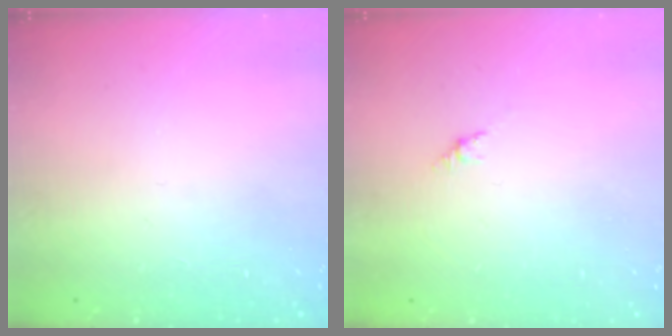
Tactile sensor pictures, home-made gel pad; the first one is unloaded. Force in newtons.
{"total": 2.7, "press": 2.6, "slide": 0.7}